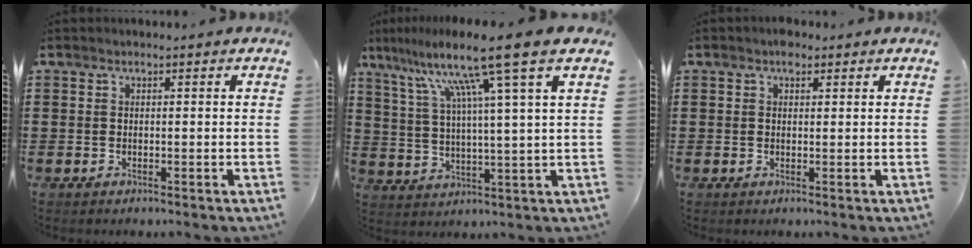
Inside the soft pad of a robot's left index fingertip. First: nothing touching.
{"total": 12.5, "force": [8.0, -1.0, 9.6], "torque": [-0.202, -0.028, 0.121]}
{"total": 2.0, "force": [1.2, 1.2, 1.2], "torque": [-0.019, 0.003, 0.020]}